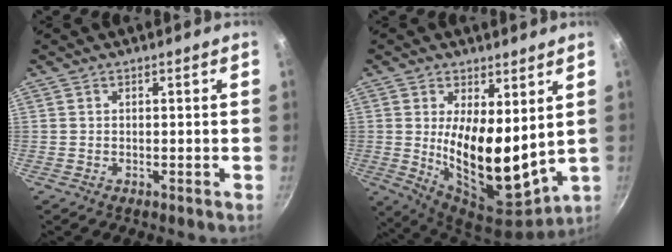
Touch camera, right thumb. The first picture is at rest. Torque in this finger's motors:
{"motor_torque": [0.72, 1.43, 2.60, -0.01, 0.71]}